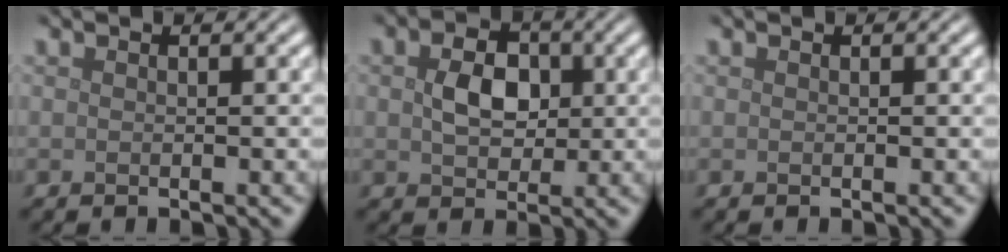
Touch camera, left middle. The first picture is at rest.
{"total": 3.8, "force": [0.4, 2.8, 2.5], "torque": [-0.054, 0.001, 0.004]}
{"total": 0.0}